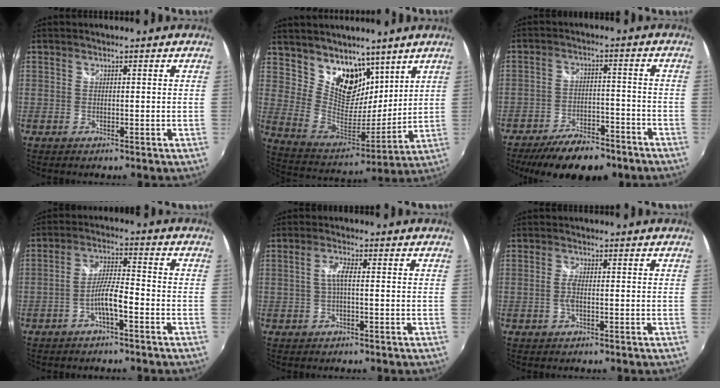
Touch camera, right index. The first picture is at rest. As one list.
[{"total": 14.1, "force": [9.3, 8.5, 6.2], "torque": [-0.115, -0.009, 0.177]}, {"total": 13.8, "force": [-10.9, 5.1, 6.9], "torque": [-0.146, -0.011, -0.160]}, {"total": 5.5, "force": [-2.9, 0.7, 4.7], "torque": [-0.095, 0.010, -0.053]}, {"total": 2.6, "force": [-0.2, 0.4, 2.6], "torque": [-0.053, 0.005, -0.005]}, {"total": 1.9, "force": [-0.5, 0.3, 1.8], "torque": [-0.038, 0.000, -0.011]}]